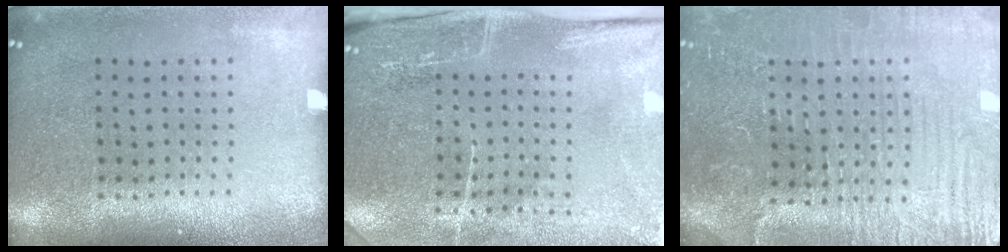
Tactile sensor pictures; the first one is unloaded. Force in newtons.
{"total": 5.0, "press": 3.9, "slide": 3.1}
{"total": 4.3, "press": 4.2, "slide": 1.2}